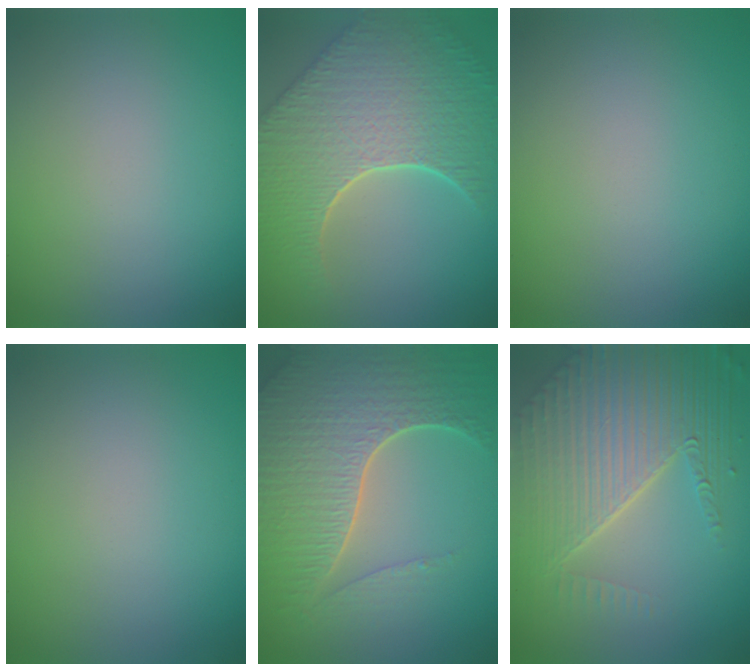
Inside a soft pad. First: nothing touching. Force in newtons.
{"total": 9.4, "press": 6.6, "slide": 6.7}
{"total": 0.0}
{"total": 0.0}
{"total": 7.1, "press": 5.2, "slide": 4.9}
{"total": 8.7, "press": 5.8, "slide": 6.5}